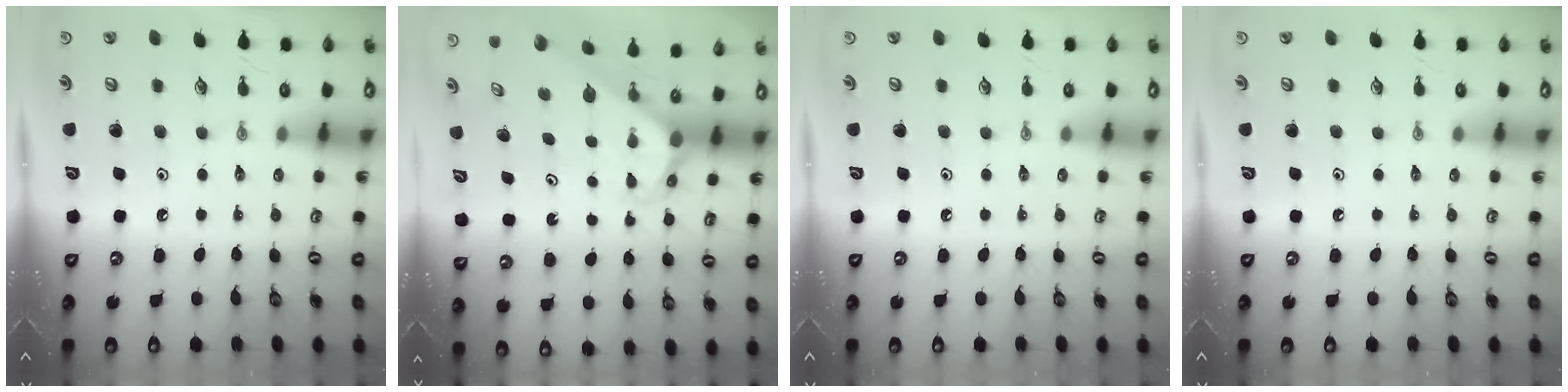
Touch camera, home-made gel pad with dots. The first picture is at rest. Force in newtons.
{"total": 2.8, "press": 2.8, "slide": 0.2}
{"total": 0.0}
{"total": 0.0}